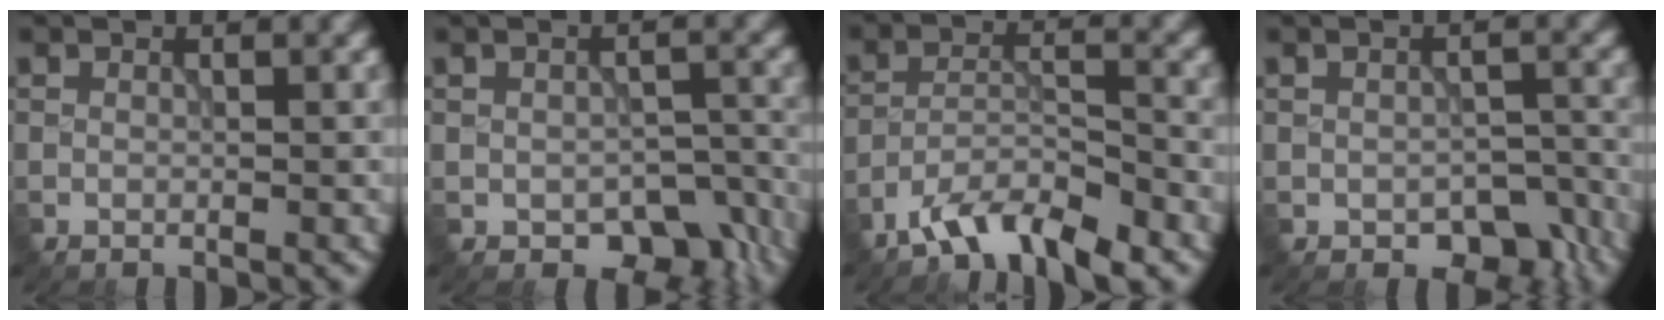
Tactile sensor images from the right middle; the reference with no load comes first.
{"total": 5.3, "force": [-2.6, 3.3, 3.2], "torque": [-0.035, -0.019, -0.030]}
{"total": 5.7, "force": [-4.6, 1.4, 3.2], "torque": [-0.055, 0.001, -0.086]}
{"total": 4.3, "force": [-2.2, 2.6, 2.6], "torque": [-0.031, -0.013, -0.026]}